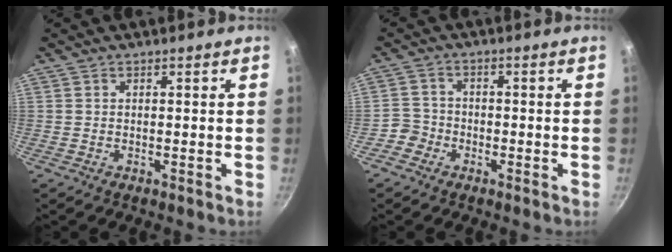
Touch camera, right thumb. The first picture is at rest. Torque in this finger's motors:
{"motor_torque": [-0.01, 0.27, -0.16, 0.11, 0.03]}